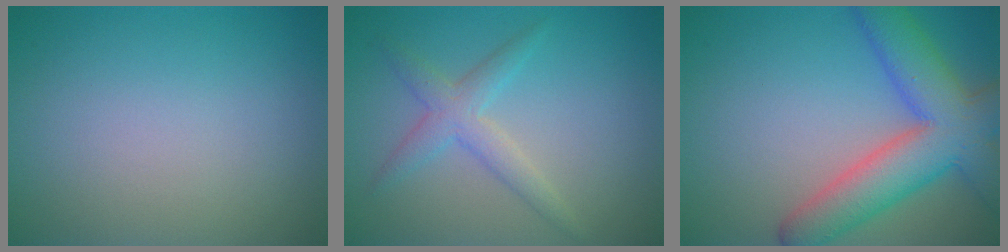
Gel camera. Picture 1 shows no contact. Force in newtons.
{"total": 2.6, "press": 2.6, "slide": 0.1}
{"total": 8.6, "press": 8.6, "slide": 0.4}